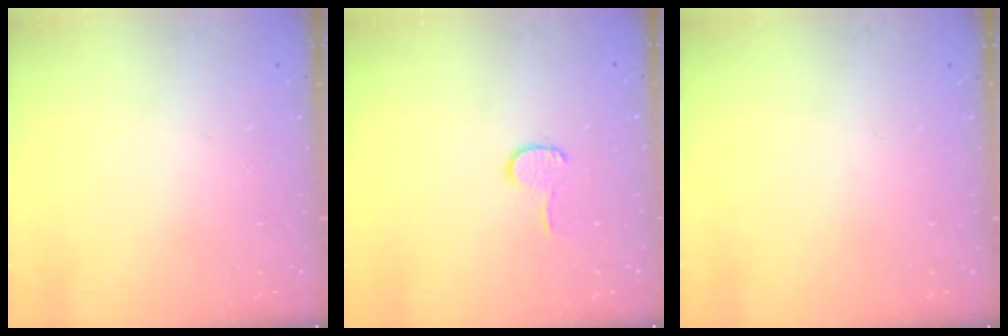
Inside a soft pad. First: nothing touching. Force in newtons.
{"total": 6.4, "press": 6.4, "slide": 0.6}
{"total": 0.0}